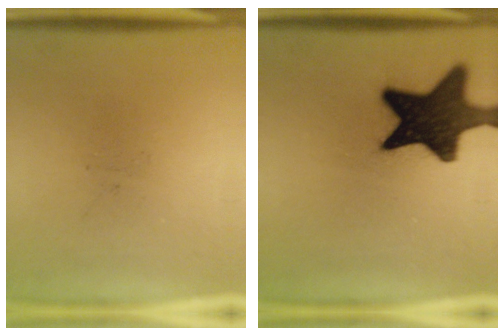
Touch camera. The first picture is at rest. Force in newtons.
{"total": 15.9}